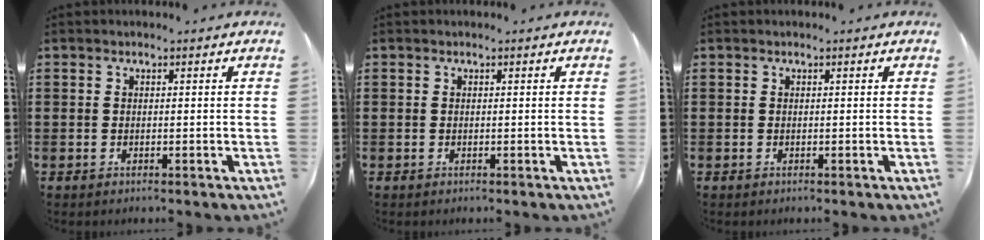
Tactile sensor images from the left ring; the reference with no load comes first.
{"total": 0.0}
{"total": 0.0}